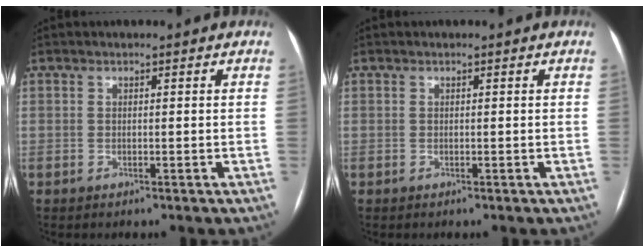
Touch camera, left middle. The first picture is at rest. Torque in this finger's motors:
{"motor_torque": [-0.01, 0.01, 0.00, 0.00]}